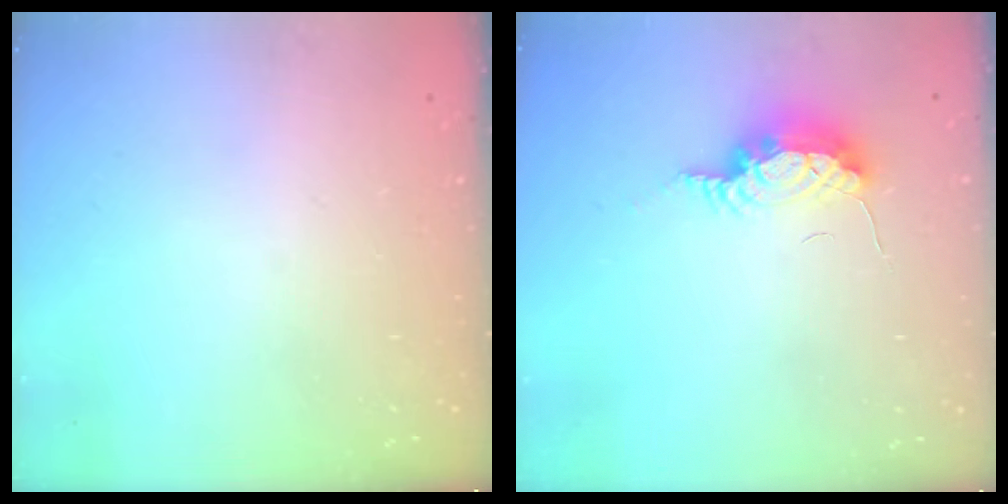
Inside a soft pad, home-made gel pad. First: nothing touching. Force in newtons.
{"total": 7.7, "press": 7.4, "slide": 1.9}